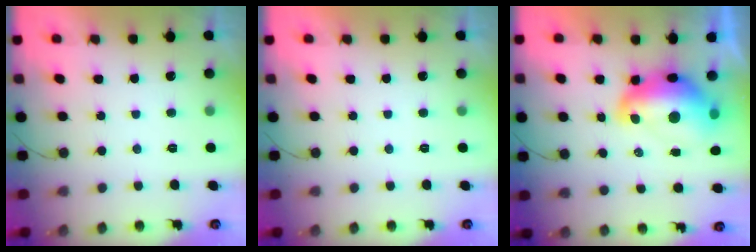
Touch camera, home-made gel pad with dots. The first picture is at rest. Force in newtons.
{"total": 0.0}
{"total": 15.1, "press": 15.1, "slide": 1.1}